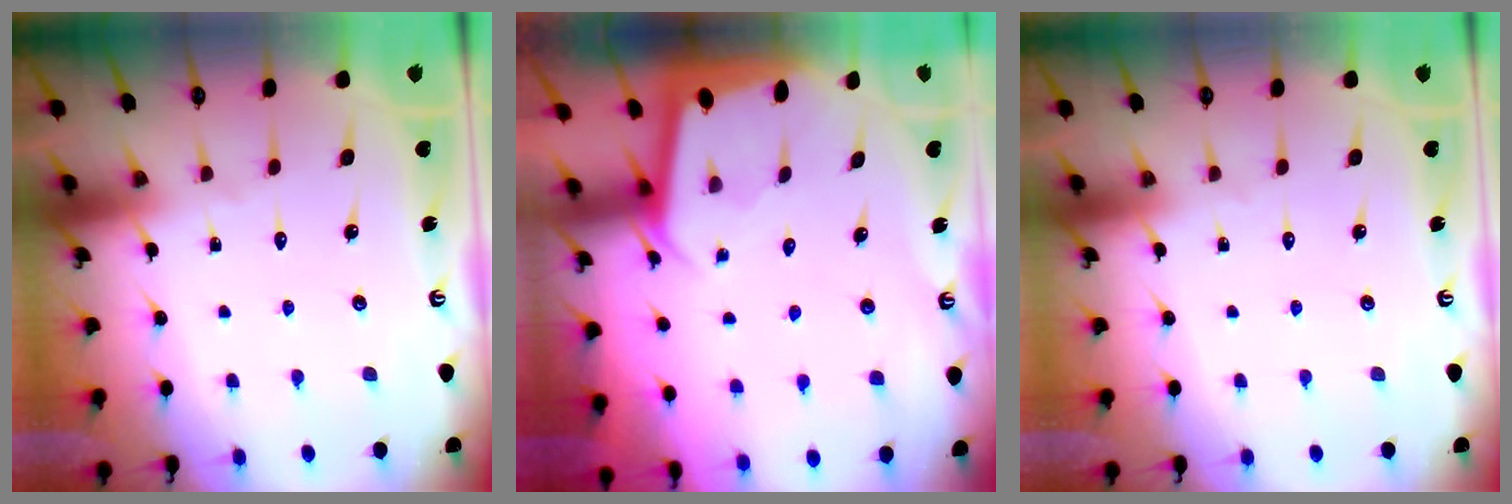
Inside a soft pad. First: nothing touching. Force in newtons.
{"total": 1.9, "press": 1.9, "slide": 0.1}
{"total": 0.0}